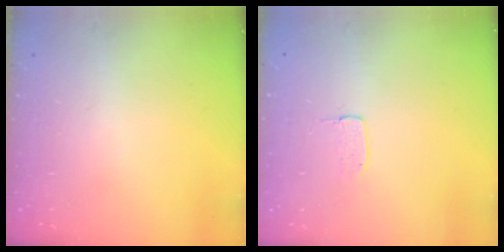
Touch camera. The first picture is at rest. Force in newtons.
{"total": 2.9, "press": 2.9, "slide": 0.2}